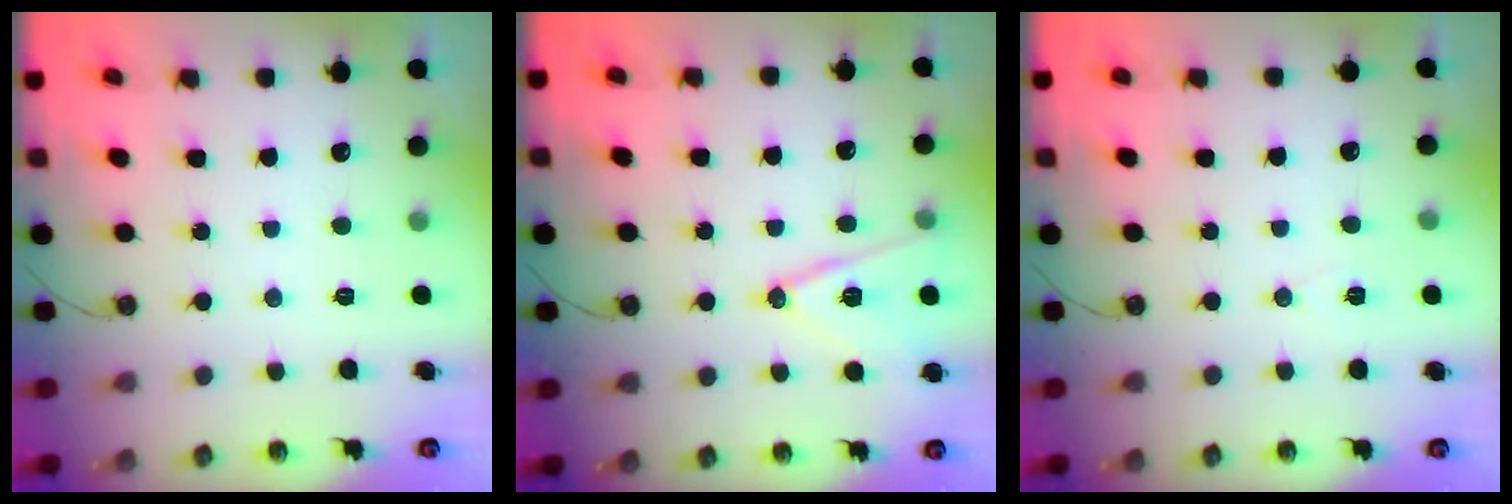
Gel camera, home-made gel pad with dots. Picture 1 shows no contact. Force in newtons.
{"total": 12.7, "press": 12.2, "slide": 3.4}
{"total": 5.0, "press": 2.2, "slide": 4.4}